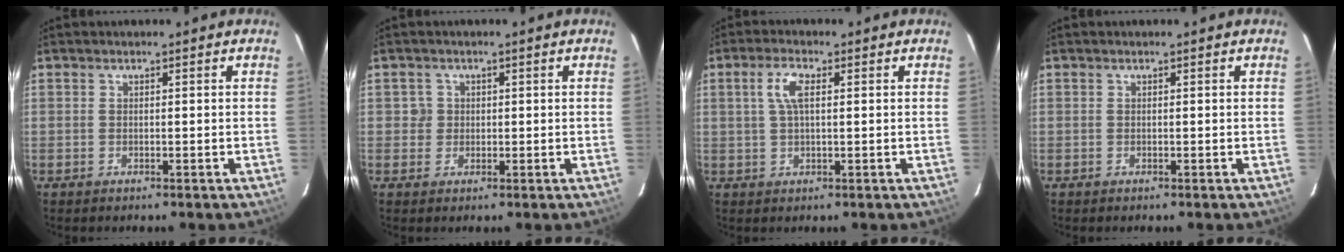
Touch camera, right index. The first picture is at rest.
{"total": 2.2, "force": [0.1, 2.2, -0.1], "torque": [0.010, 0.013, 0.002]}
{"total": 4.3, "force": [1.1, 1.5, 3.8], "torque": [-0.077, 0.008, 0.022]}
{"total": 0.0}